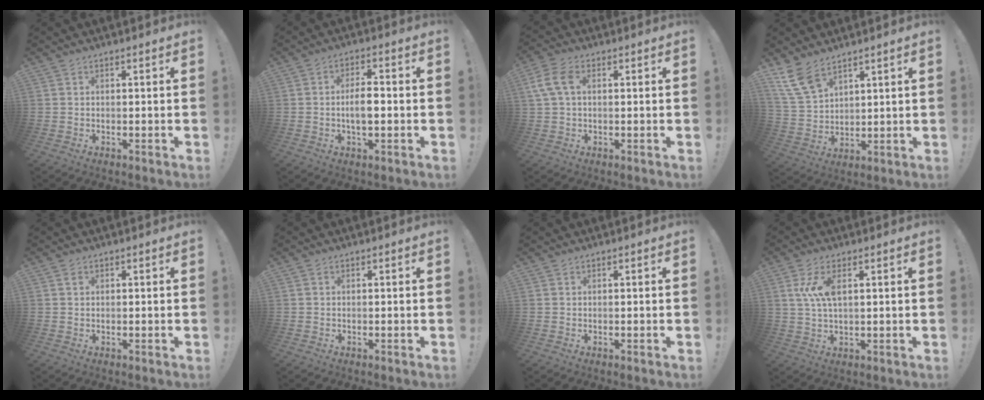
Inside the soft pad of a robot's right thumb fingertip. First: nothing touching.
{"total": 6.1, "force": [-1.0, 2.7, 5.4], "torque": [-0.092, 0.001, -0.026]}
{"total": 7.3, "force": [1.6, 4.5, 5.6], "torque": [-0.125, 0.010, 0.032]}
{"total": 10.0, "force": [7.3, 4.7, 4.9], "torque": [-0.100, -0.035, 0.146]}
{"total": 0.8, "force": [0.4, 0.6, 0.4], "torque": [-0.003, 0.000, 0.007]}
{"total": 0.0}
{"total": 0.0}
{"total": 7.3, "force": [2.1, 3.1, 6.2], "torque": [-0.128, -0.001, 0.033]}